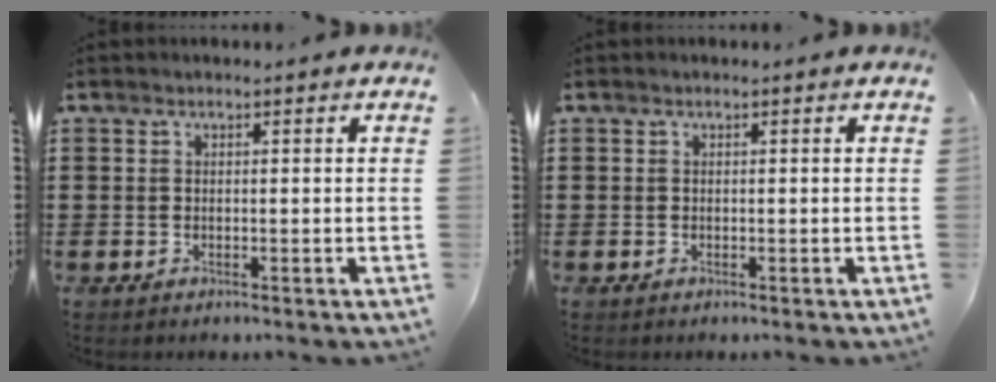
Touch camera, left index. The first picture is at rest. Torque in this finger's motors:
{"motor_torque": [0.00, 0.00, 0.00, 0.00]}